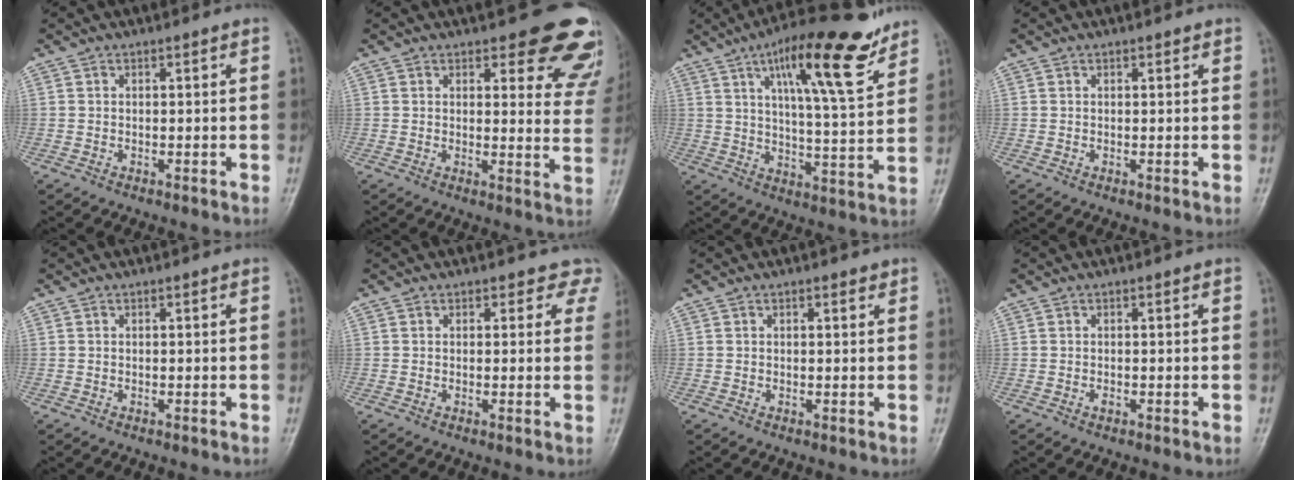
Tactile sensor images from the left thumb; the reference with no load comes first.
{"total": 14.2, "force": [11.1, 5.3, 7.0], "torque": [-0.020, -0.070, 0.103]}
{"total": 17.7, "force": [10.5, 4.2, 13.6], "torque": [-0.191, -0.046, 0.167]}
{"total": 0.5, "force": [0.4, 0.3, 0.2], "torque": [0.000, -0.002, 0.002]}
{"total": 0.0}
{"total": 3.7, "force": [2.9, 2.3, 0.2], "torque": [0.037, -0.011, 0.008]}
{"total": 1.0, "force": [0.6, 0.5, 0.6], "torque": [-0.004, -0.002, 0.007]}
{"total": 0.5, "force": [-0.2, 0.3, 0.3], "torque": [-0.005, 0.000, -0.005]}